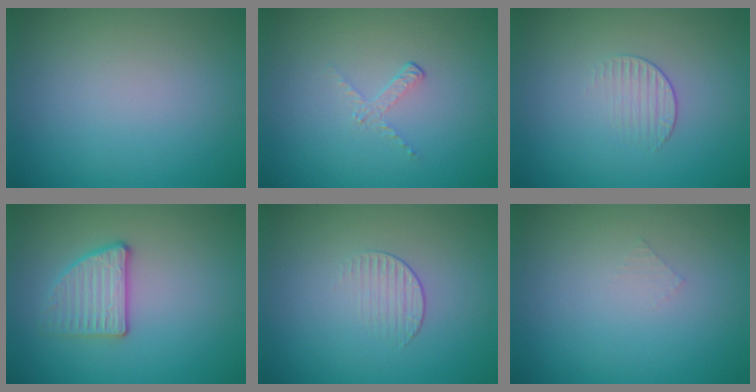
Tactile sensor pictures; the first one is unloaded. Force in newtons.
{"total": 1.1, "press": 0.4, "slide": 1.1}
{"total": 1.2, "press": 0.4, "slide": 1.2}
{"total": 2.7, "press": 2.5, "slide": 1.2}
{"total": 1.2, "press": 0.4, "slide": 1.2}
{"total": 0.5, "press": 0.5, "slide": 0.1}